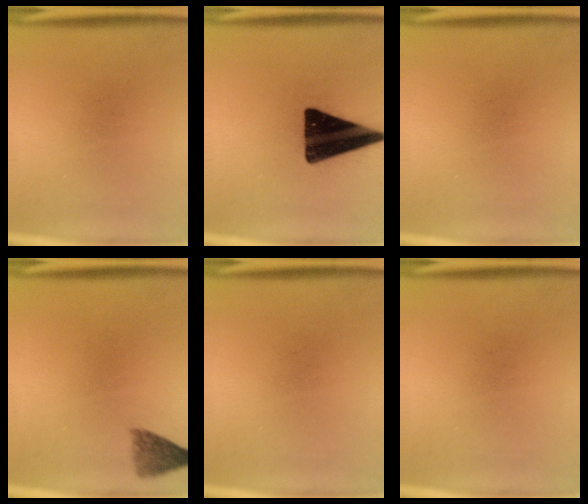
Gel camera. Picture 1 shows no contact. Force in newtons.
{"total": 18.0}
{"total": 0.0}
{"total": 3.0}
{"total": 0.0}
{"total": 0.0}